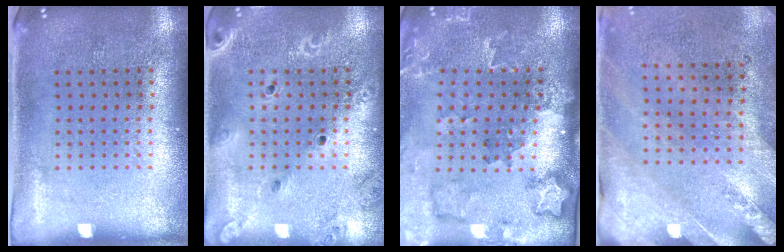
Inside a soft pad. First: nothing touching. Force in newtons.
{"total": 1.9, "press": 1.8, "slide": 0.7}
{"total": 1.9, "press": 1.8, "slide": 0.4}
{"total": 2.5, "press": 2.0, "slide": 1.4}